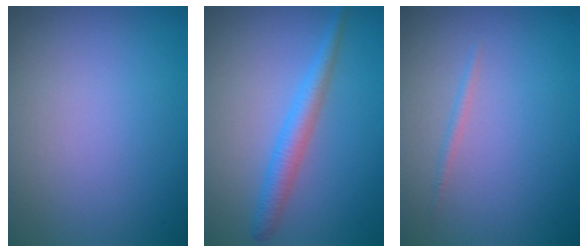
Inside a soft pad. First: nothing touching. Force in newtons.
{"total": 2.6, "press": 2.6, "slide": 0.0}
{"total": 0.6, "press": 0.6, "slide": 0.0}